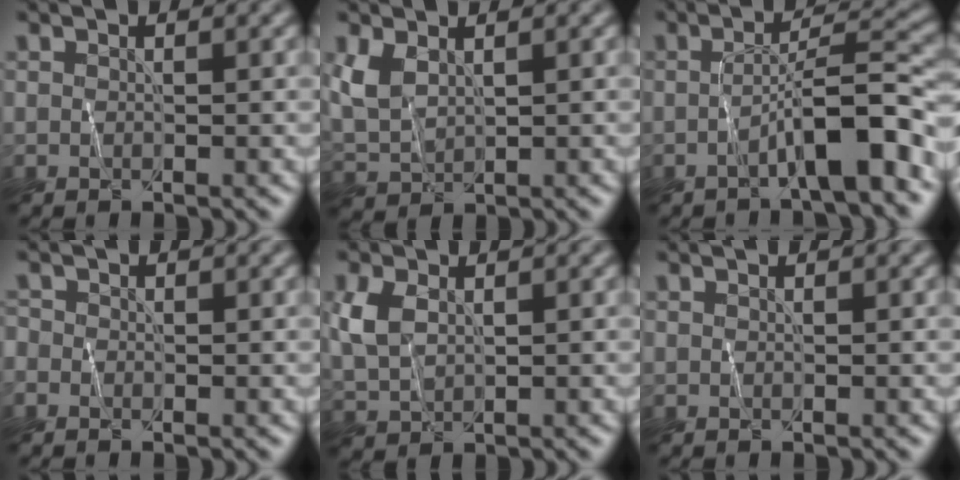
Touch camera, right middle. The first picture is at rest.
{"total": 3.6, "force": [1.3, 2.2, 2.6], "torque": [-0.074, 0.002, 0.030]}
{"total": 5.8, "force": [-2.7, 0.8, 5.0], "torque": [-0.078, 0.022, -0.046]}
{"total": 0.8, "force": [-0.5, 0.7, 0.1], "torque": [0.001, -0.001, -0.012]}
{"total": 3.9, "force": [0.9, 2.7, 2.8], "torque": [-0.077, 0.005, 0.022]}
{"total": 0.0}